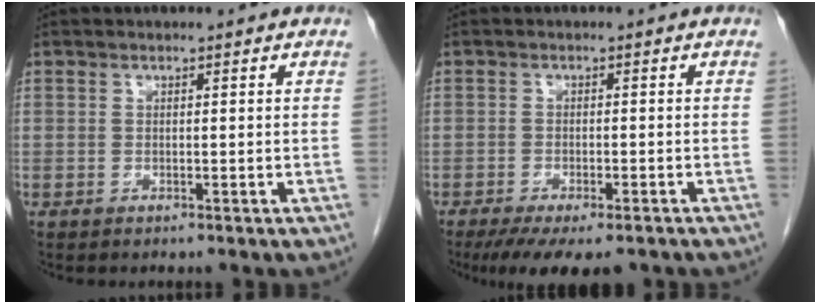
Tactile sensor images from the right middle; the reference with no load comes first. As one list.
[{"total": 9.7, "force": [-7.4, 2.7, 5.7], "torque": [-0.082, -0.015, -0.107]}]